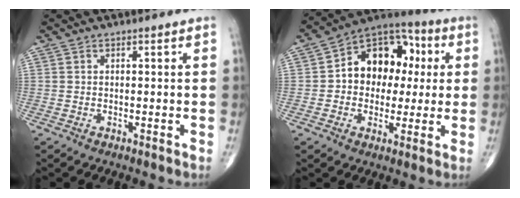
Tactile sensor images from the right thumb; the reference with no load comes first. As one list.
[{"total": 15.1, "force": [1.7, 11.3, 9.9], "torque": [-0.092, 0.029, 0.015]}]